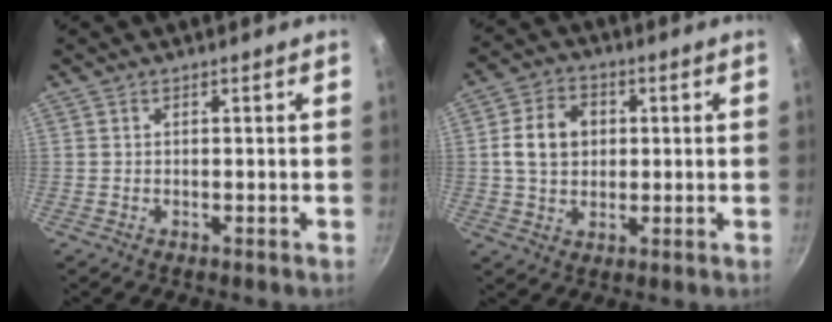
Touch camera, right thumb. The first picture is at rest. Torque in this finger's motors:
{"motor_torque": [1.08, 1.64, 1.03, 0.21, 0.06]}